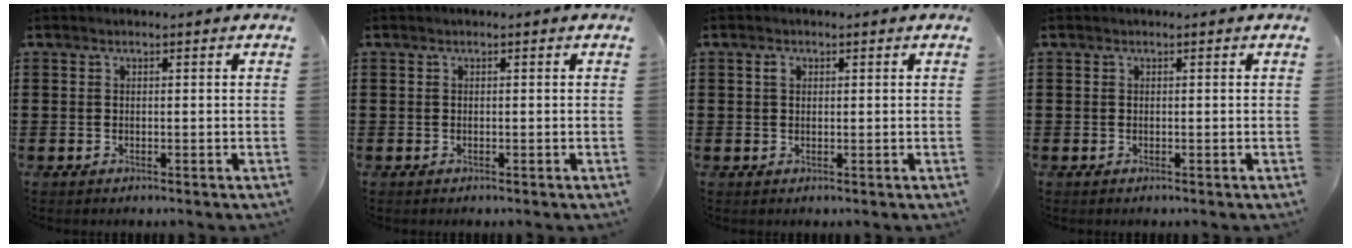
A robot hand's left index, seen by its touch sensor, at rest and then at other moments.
{"total": 0.0}
{"total": 1.4, "force": [0.5, 0.9, 0.9], "torque": [-0.020, 0.008, 0.008]}
{"total": 0.0}